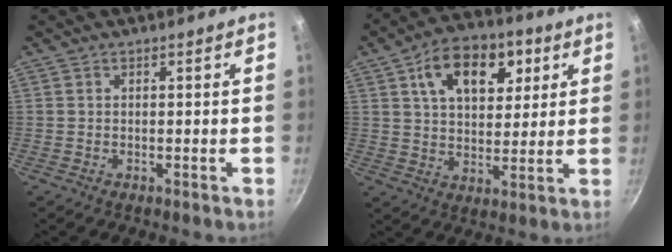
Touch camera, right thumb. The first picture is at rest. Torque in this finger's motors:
{"motor_torque": [-0.42, 1.21, 0.04, 0.04, 0.09]}